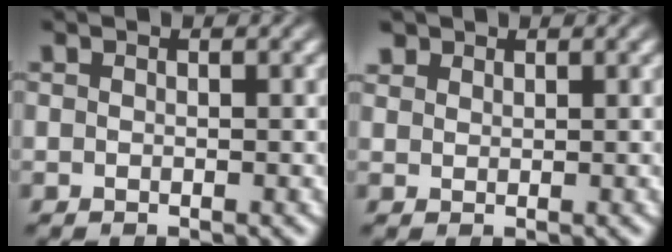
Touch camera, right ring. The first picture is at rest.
{"total": 1.6, "force": [1.4, 0.8, 0.3], "torque": [0.003, 0.007, 0.029]}